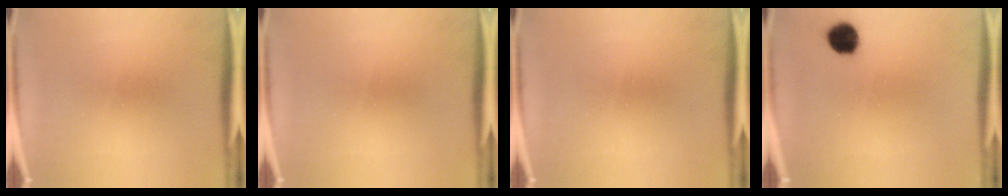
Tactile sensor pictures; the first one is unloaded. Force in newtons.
{"total": 0.0}
{"total": 0.0}
{"total": 5.5}